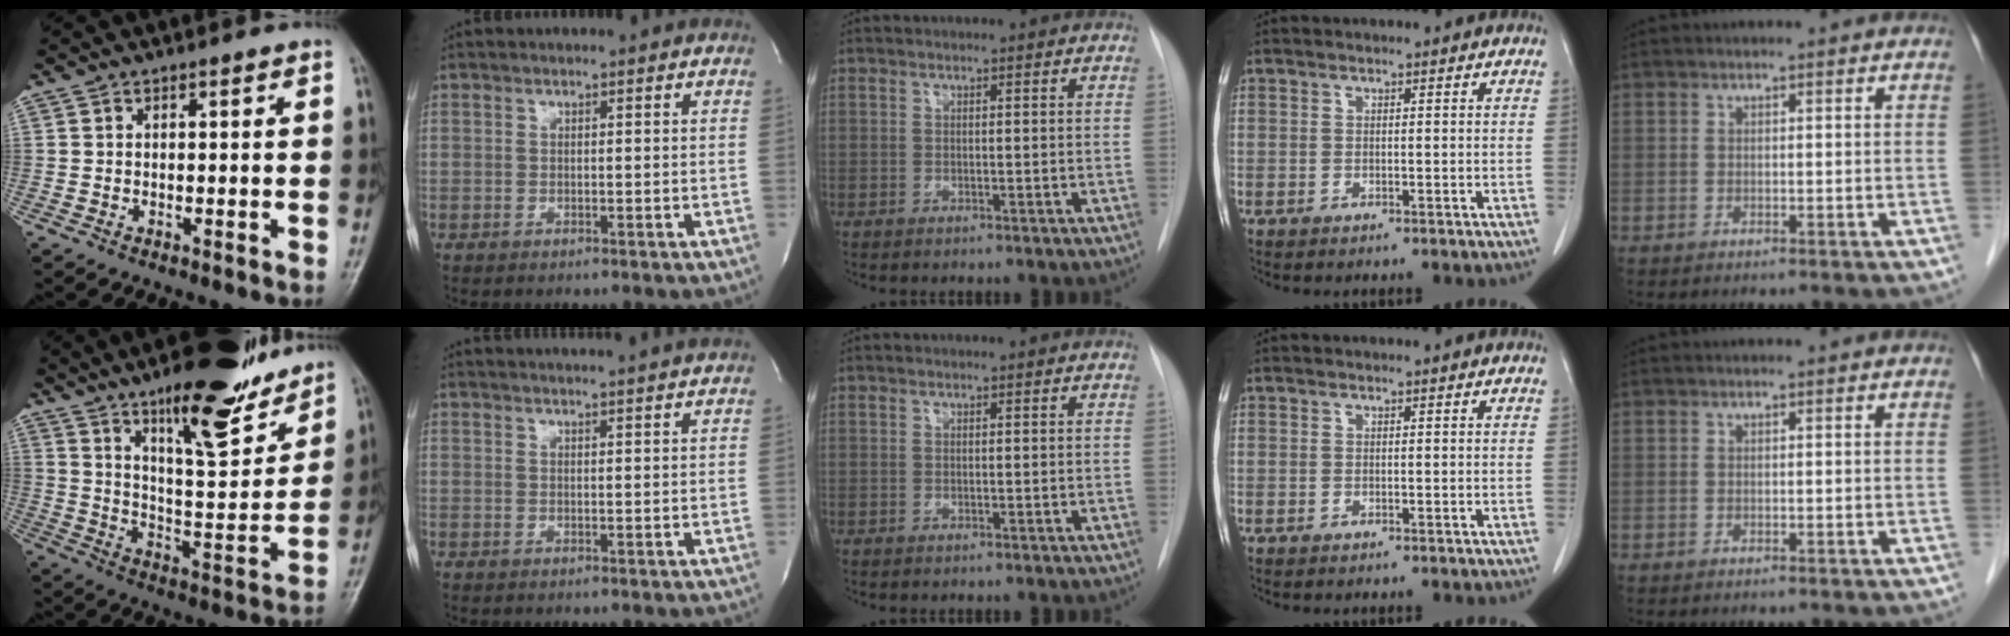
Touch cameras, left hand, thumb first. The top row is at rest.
{"thumb": {"total": 19.2, "force": [13.3, 5.3, 12.7], "torque": [-0.151, -0.081, 0.213]}, "index": {"total": 7.9, "force": [7.4, -1.0, 2.5], "torque": [-0.030, 0.016, 0.085]}}